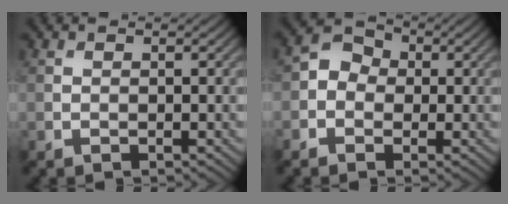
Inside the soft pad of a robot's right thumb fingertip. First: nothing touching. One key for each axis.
{"total": 3.6, "fx": -0.6, "fy": 3.1, "fz": 1.7, "tx": -0.032, "ty": 0.009, "tz": -0.020}